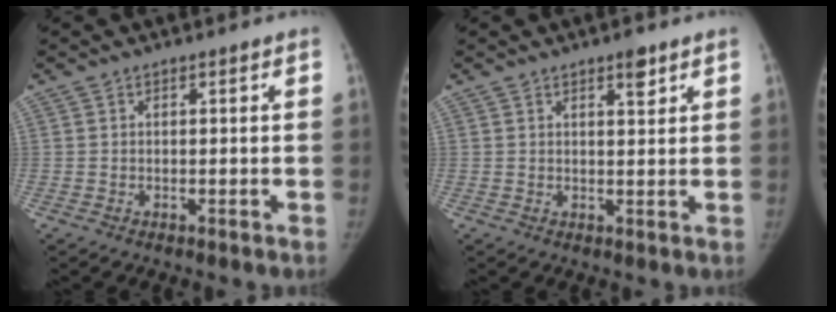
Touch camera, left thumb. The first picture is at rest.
{"total": 3.0, "force": [1.9, 1.0, 2.1], "torque": [-0.022, -0.011, 0.027]}